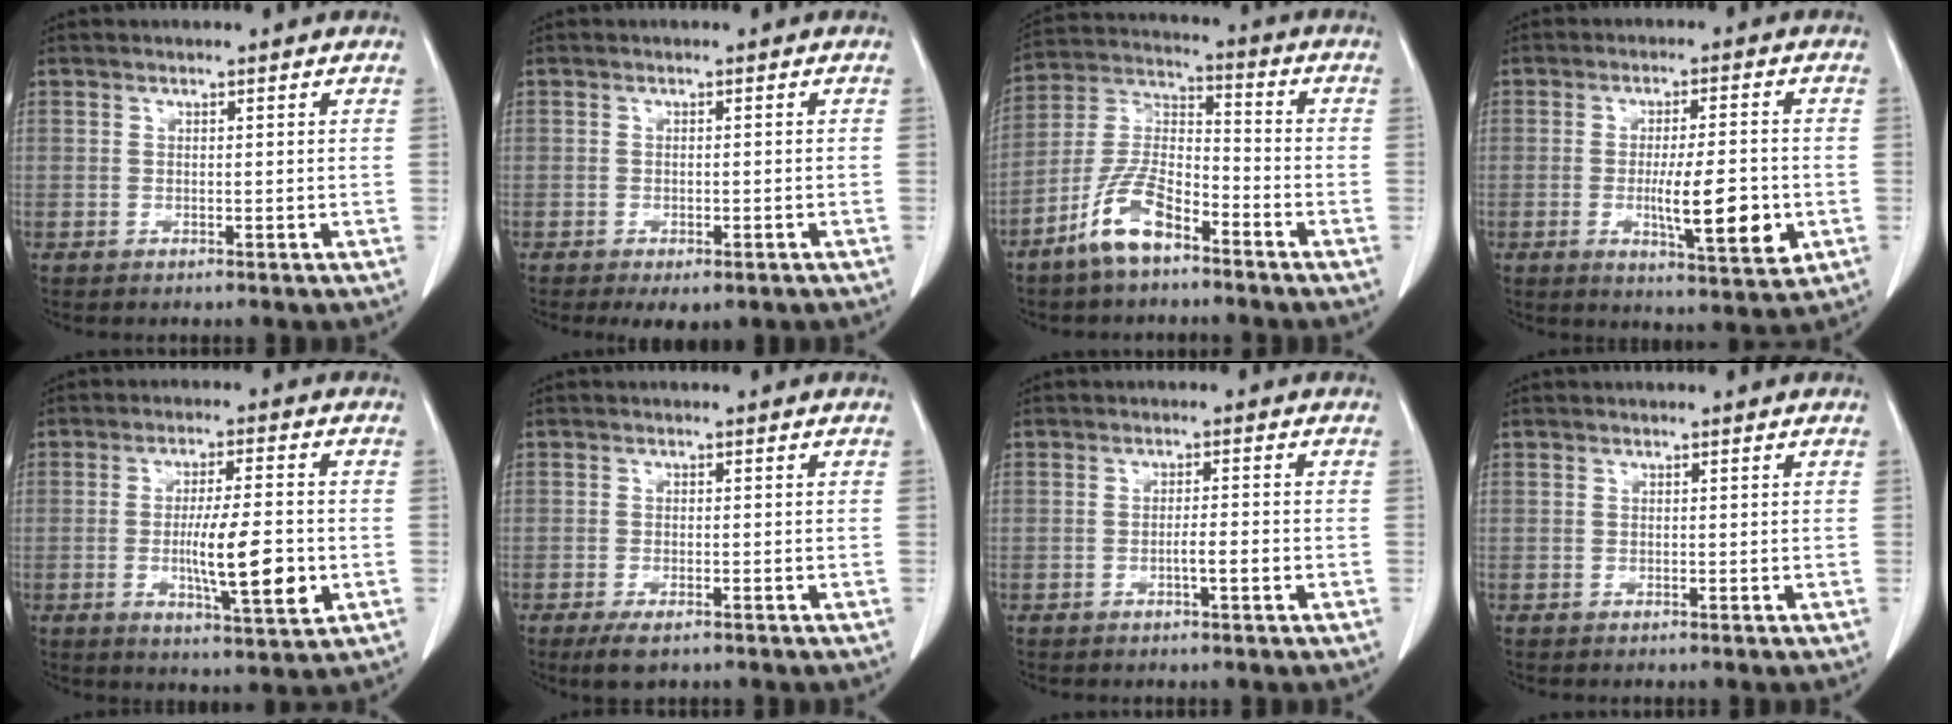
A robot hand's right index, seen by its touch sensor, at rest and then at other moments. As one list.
[{"total": 3.4, "force": [-2.1, 1.6, 2.1], "torque": [-0.025, -0.005, -0.021]}, {"total": 10.4, "force": [-6.7, 3.4, 7.3], "torque": [-0.161, 0.001, -0.133]}, {"total": 10.3, "force": [-2.3, 1.7, 9.9], "torque": [-0.154, -0.016, -0.032]}, {"total": 10.5, "force": [-2.0, 1.4, 10.2], "torque": [-0.166, -0.012, -0.031]}, {"total": 3.5, "force": [-2.3, 1.0, 2.4], "torque": [-0.047, -0.007, -0.036]}, {"total": 2.6, "force": [-0.9, 0.2, 2.4], "torque": [-0.042, 0.001, -0.016]}, {"total": 0.0}]